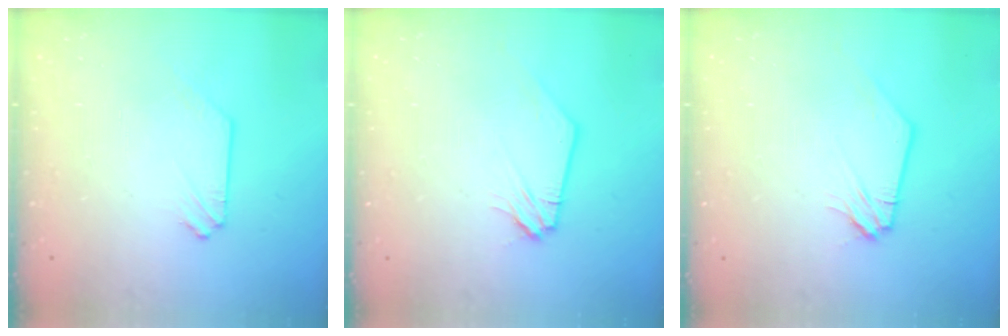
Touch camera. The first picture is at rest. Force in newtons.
{"total": 0.0}
{"total": 0.0}